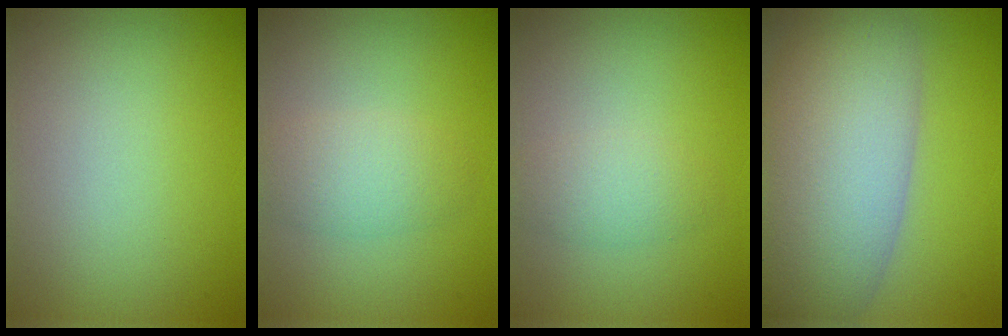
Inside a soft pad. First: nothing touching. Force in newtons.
{"total": 2.8, "press": 2.8, "slide": 0.1}
{"total": 1.9, "press": 1.9, "slide": 0.1}
{"total": 11.3, "press": 11.3, "slide": 0.7}